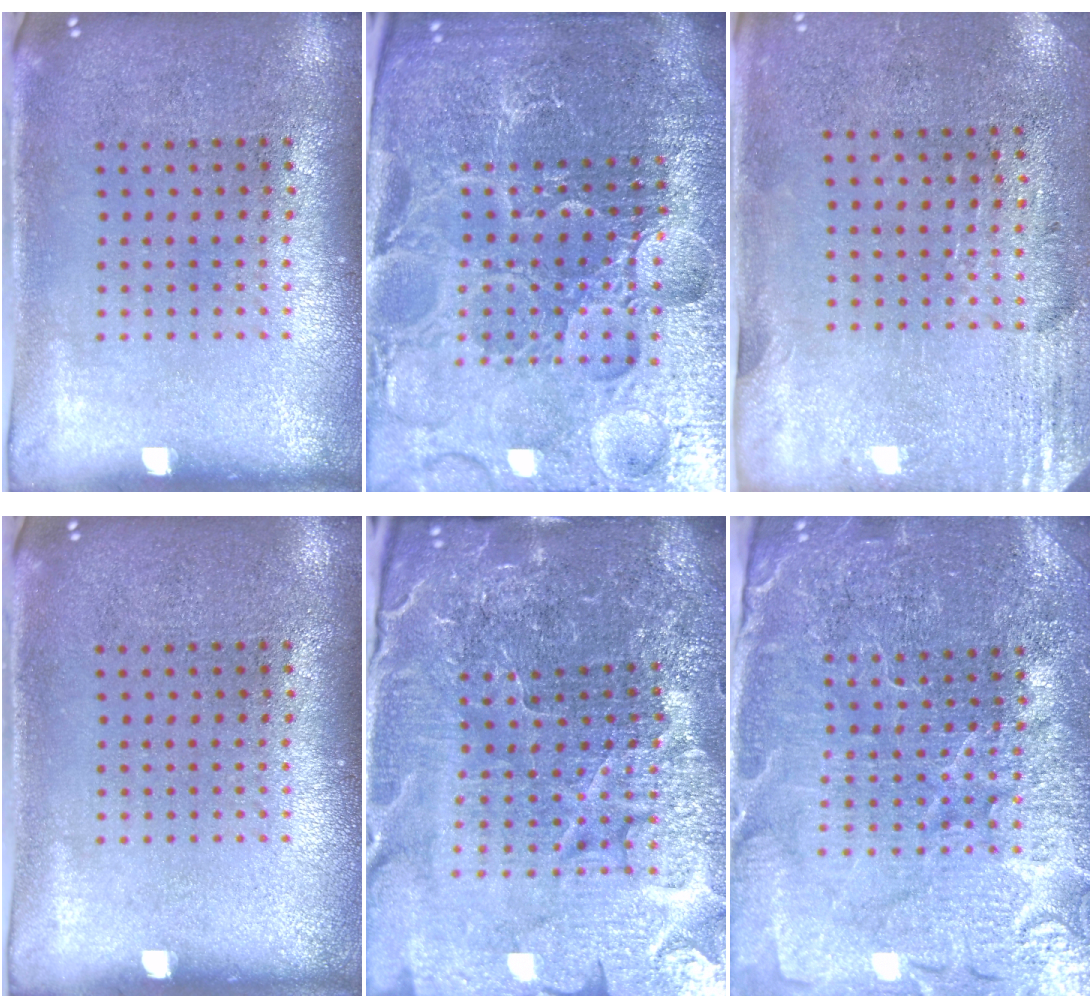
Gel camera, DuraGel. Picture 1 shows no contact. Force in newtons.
{"total": 6.2, "press": 5.6, "slide": 2.8}
{"total": 2.8, "press": 2.4, "slide": 1.4}
{"total": 0.0}
{"total": 6.2, "press": 5.7, "slide": 2.4}
{"total": 4.5, "press": 4.3, "slide": 1.4}